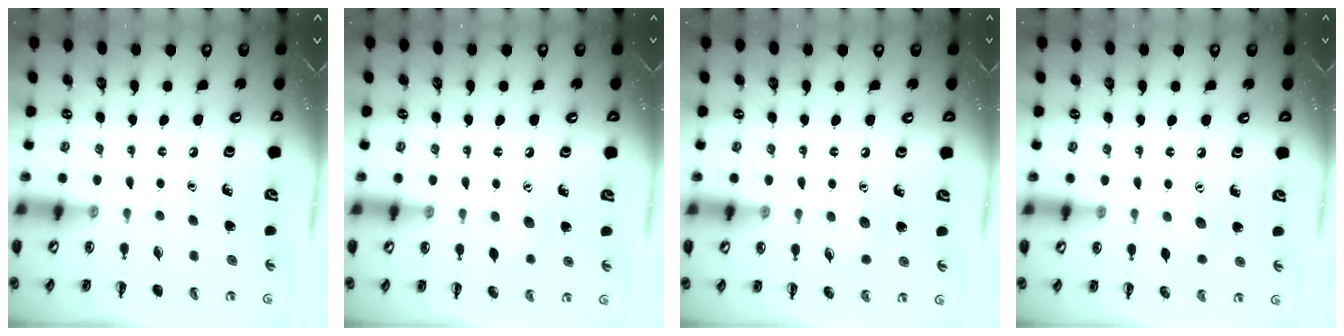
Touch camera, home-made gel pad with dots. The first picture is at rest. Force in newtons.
{"total": 6.6, "press": 6.5, "slide": 1.1}
{"total": 6.7, "press": 6.5, "slide": 1.7}
{"total": 5.7, "press": 5.6, "slide": 1.4}